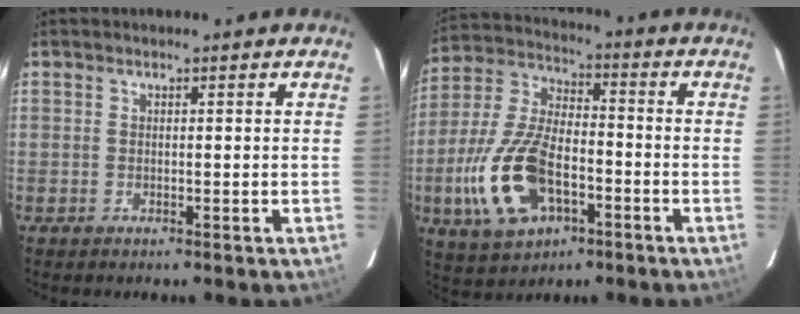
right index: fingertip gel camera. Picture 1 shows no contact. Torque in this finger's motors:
{"motor_torque": [1.43, -0.70, 0.53, 0.12]}